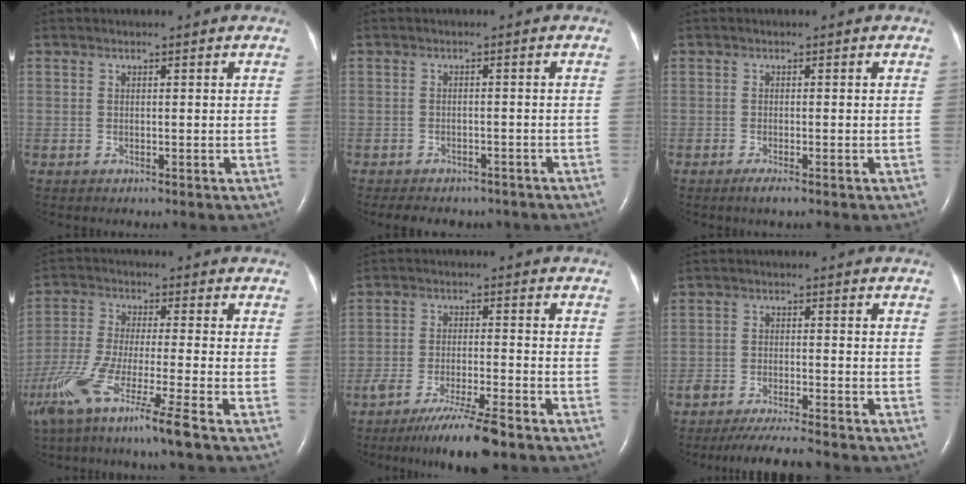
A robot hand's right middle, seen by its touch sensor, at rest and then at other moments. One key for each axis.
{"total": 10.2, "fx": -8.5, "fy": 4.3, "fz": 3.6, "tx": -0.066, "ty": 0.003, "tz": -0.097}
{"total": 2.0, "fx": -1.3, "fy": 0.1, "fz": 1.5, "tx": -0.033, "ty": -0.007, "tz": -0.019}
{"total": 13.1, "fx": -8.4, "fy": -0.9, "fz": 10.0, "tx": -0.203, "ty": -0.047, "tz": -0.157}
{"total": 9.7, "fx": -7.3, "fy": 0.4, "fz": 6.4, "tx": -0.101, "ty": -0.024, "tz": -0.122}
{"total": 8.6, "fx": -7.8, "fy": 0.5, "fz": 3.6, "tx": -0.049, "ty": -0.018, "tz": -0.123}